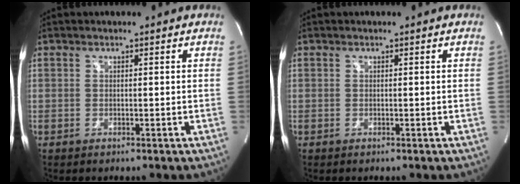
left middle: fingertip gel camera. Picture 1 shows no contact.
{"total": 0.0}